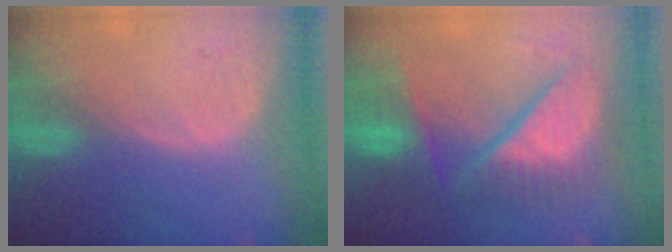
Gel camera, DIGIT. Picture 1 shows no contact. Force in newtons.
{"total": 10.8, "press": 10.7, "slide": 1.3}